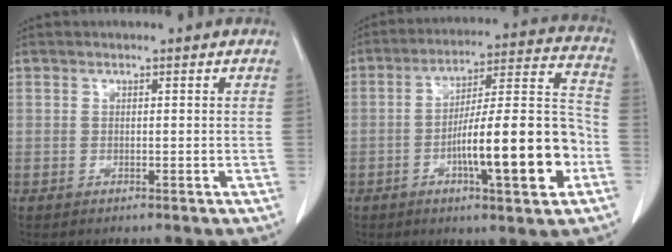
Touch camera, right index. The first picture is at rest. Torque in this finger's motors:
{"motor_torque": [1.33, -0.80, 0.64, 0.16]}